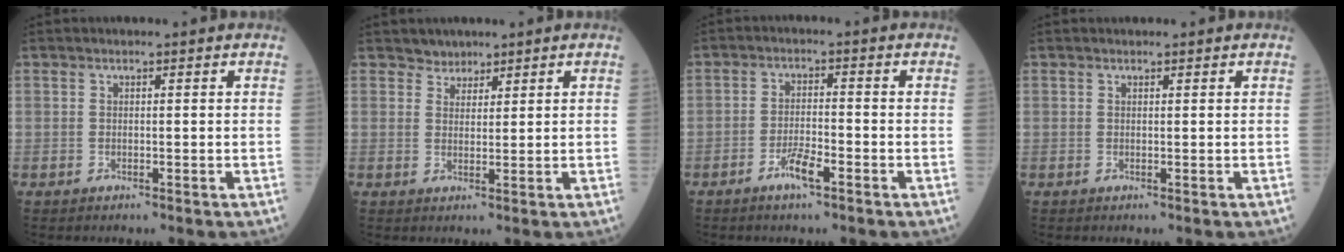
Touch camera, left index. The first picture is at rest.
{"total": 2.3, "force": [1.9, 1.2, -0.2], "torque": [0.009, 0.000, 0.030]}
{"total": 3.8, "force": [-2.3, 0.6, 2.9], "torque": [-0.060, -0.001, -0.043]}
{"total": 0.8, "force": [0.8, 0.2, 0.1], "torque": [-0.006, 0.004, 0.014]}